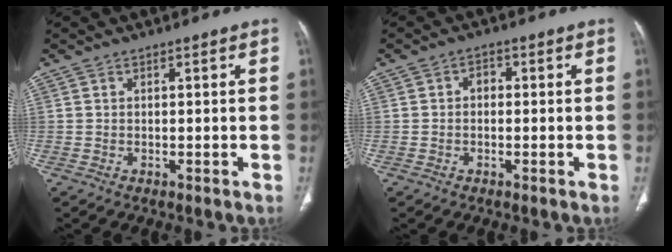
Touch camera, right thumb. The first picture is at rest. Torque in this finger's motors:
{"motor_torque": [1.25, 1.58, 0.37, -0.20, -0.02]}